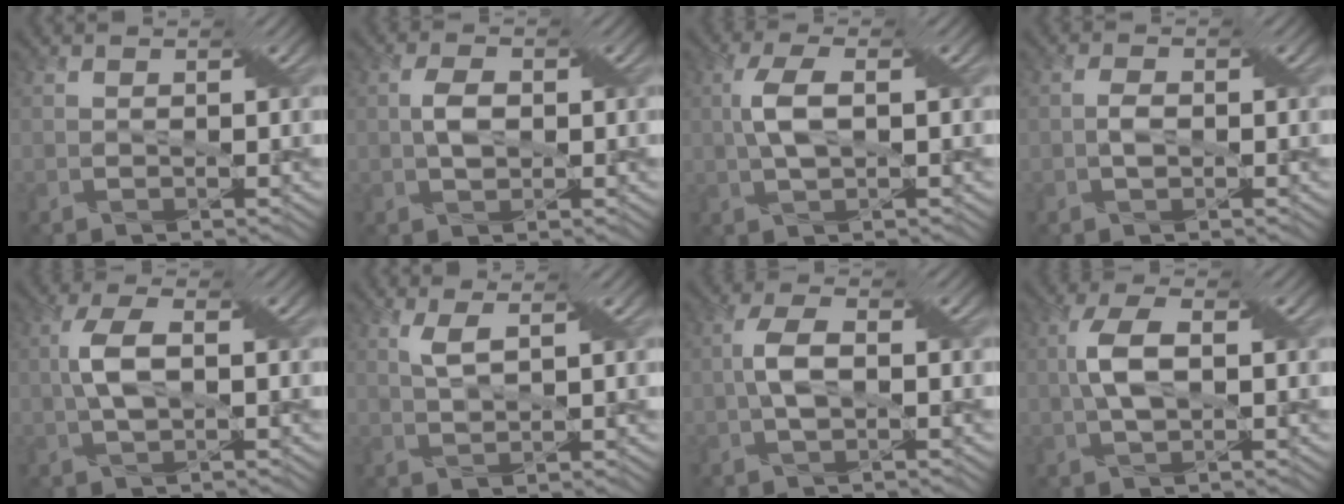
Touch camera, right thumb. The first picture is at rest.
{"total": 3.0, "force": [0.3, 1.6, 2.5], "torque": [-0.053, 0.002, 0.005]}
{"total": 4.5, "force": [0.5, 1.5, 4.2], "torque": [-0.097, 0.007, 0.009]}
{"total": 1.5, "force": [-0.3, 0.8, 1.3], "torque": [-0.026, 0.002, -0.007]}
{"total": 4.8, "force": [0.2, 1.9, 4.4], "torque": [-0.101, 0.008, 0.003]}
{"total": 2.7, "force": [1.6, 0.1, 2.2], "torque": [-0.054, 0.006, 0.030]}
{"total": 3.9, "force": [-0.3, 1.7, 3.5], "torque": [-0.080, 0.006, -0.007]}
{"total": 5.4, "force": [0.5, 2.3, 4.8], "torque": [-0.111, 0.009, 0.006]}